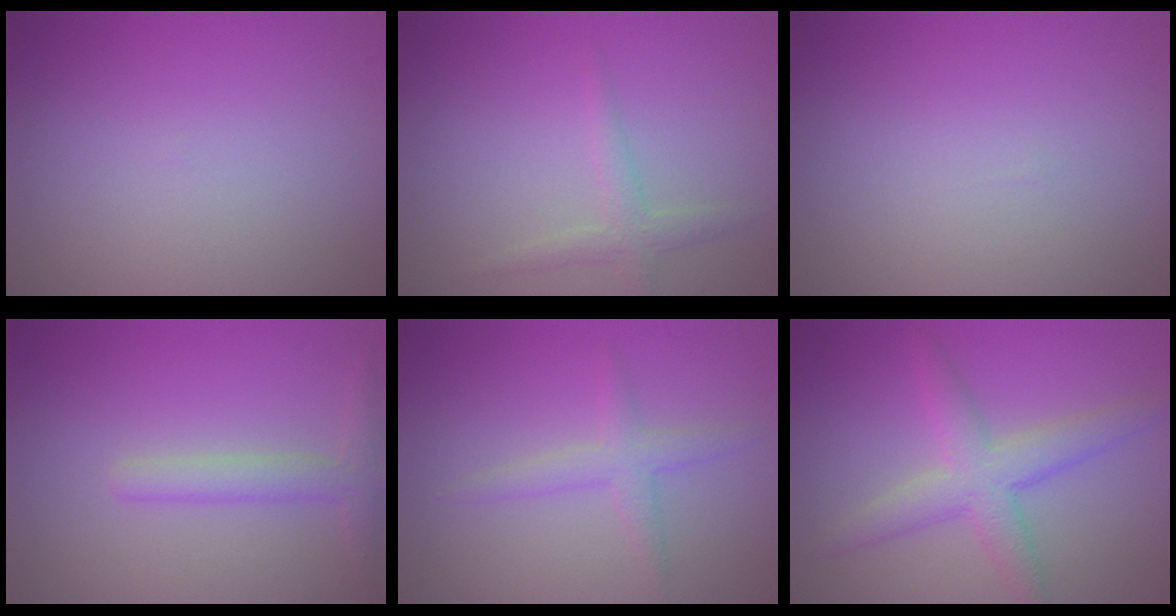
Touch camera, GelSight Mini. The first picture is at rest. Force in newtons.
{"total": 1.8, "press": 1.8, "slide": 0.0}
{"total": 0.0}
{"total": 2.2, "press": 2.2, "slide": 0.1}
{"total": 2.0, "press": 2.0, "slide": 0.1}
{"total": 4.1, "press": 4.1, "slide": 0.1}